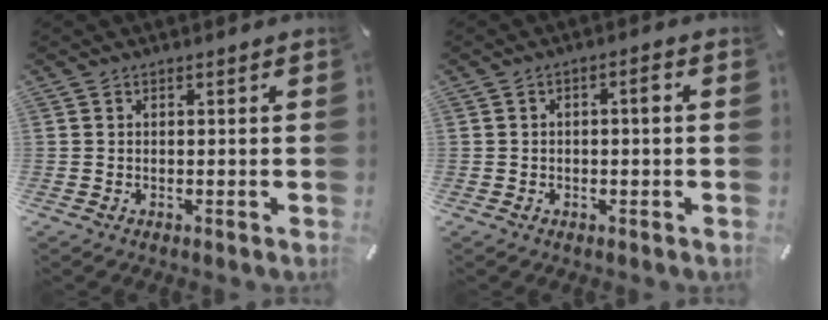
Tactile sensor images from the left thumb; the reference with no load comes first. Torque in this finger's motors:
{"motor_torque": [0.20, -0.48, 0.04, 0.28, 0.05]}